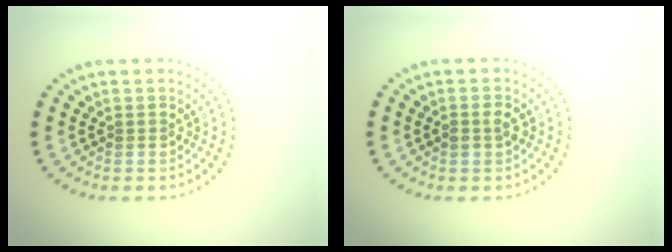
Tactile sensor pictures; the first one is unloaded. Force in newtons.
{"total": 1.4, "press": 1.4, "slide": 0.1}